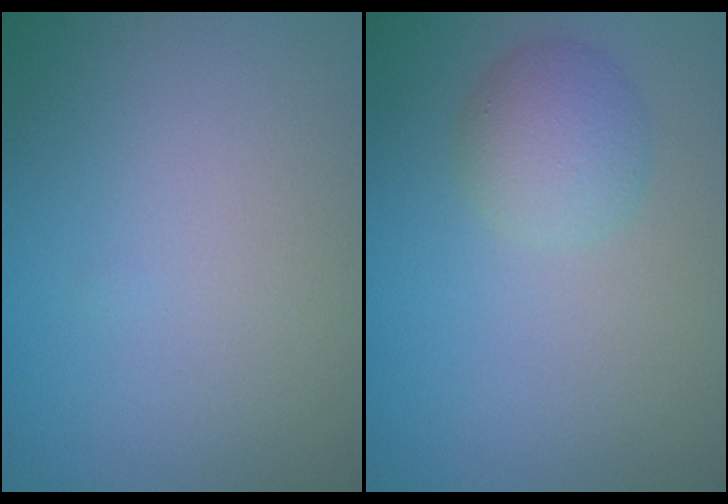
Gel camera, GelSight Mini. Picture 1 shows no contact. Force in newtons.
{"total": 2.9, "press": 2.9, "slide": 0.0}